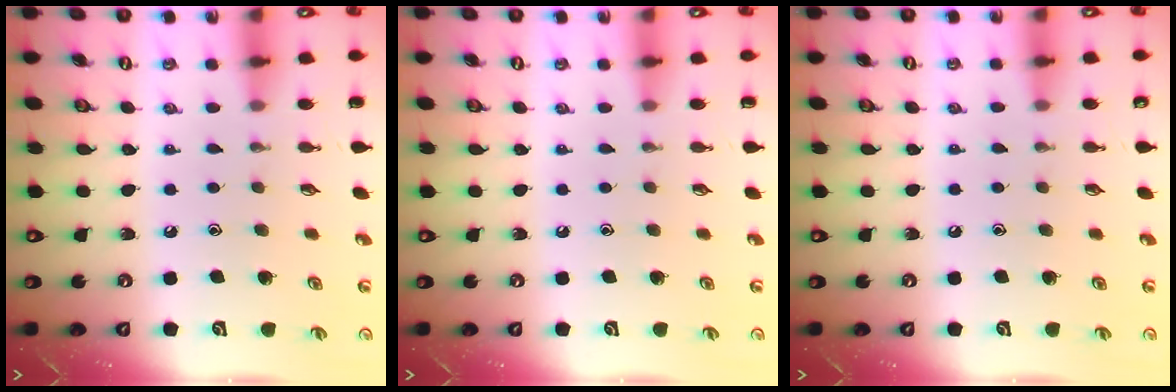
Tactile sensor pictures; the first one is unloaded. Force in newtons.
{"total": 0.0}
{"total": 3.9, "press": 3.9, "slide": 0.6}